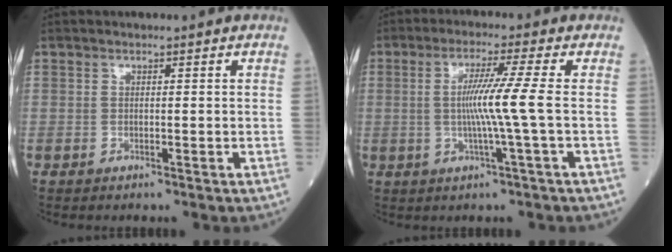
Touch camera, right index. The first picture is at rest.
{"total": 6.6, "force": [-0.3, -1.9, 6.4], "torque": [-0.123, 0.000, -0.003]}